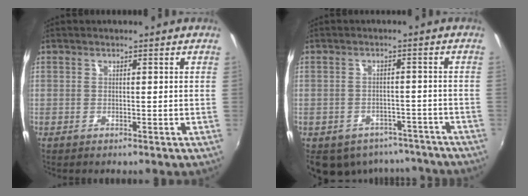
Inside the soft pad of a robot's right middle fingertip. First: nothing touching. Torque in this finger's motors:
{"motor_torque": [1.07, -1.07, 0.03, 0.07]}